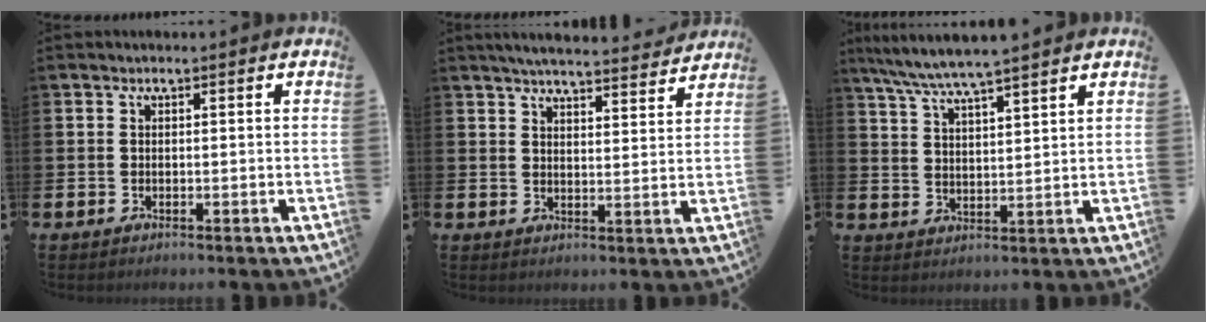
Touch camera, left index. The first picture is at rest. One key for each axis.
{"total": 5.1, "fx": 5.0, "fy": 0.2, "fz": 1.0, "tx": -0.023, "ty": -0.036, "tz": 0.088}
{"total": 6.2, "fx": 5.9, "fy": -0.1, "fz": 2.1, "tx": -0.065, "ty": -0.026, "tz": 0.105}